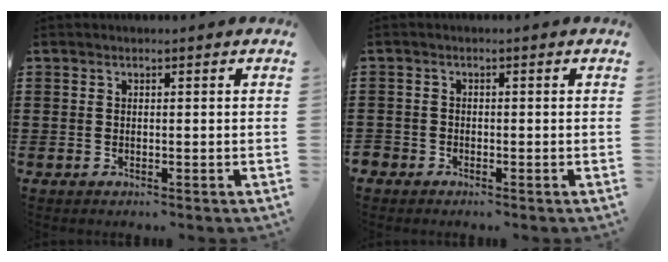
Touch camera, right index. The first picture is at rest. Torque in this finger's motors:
{"motor_torque": [-1.19, 0.94, -0.55, -0.21]}